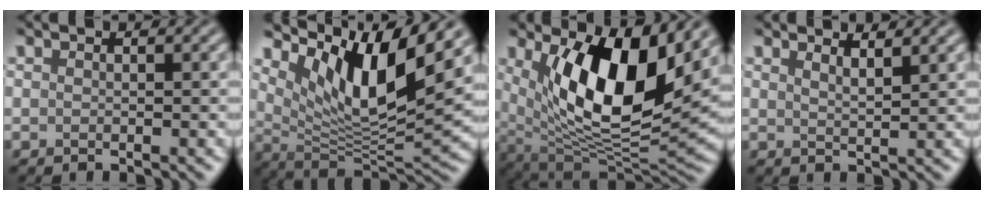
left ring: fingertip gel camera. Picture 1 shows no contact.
{"total": 10.3, "force": [5.3, 2.8, 8.3], "torque": [-0.144, -0.015, 0.104]}
{"total": 11.9, "force": [3.6, 5.0, 10.2], "torque": [-0.170, -0.024, 0.067]}
{"total": 2.2, "force": [1.8, 0.6, 1.2], "torque": [-0.005, 0.005, 0.018]}